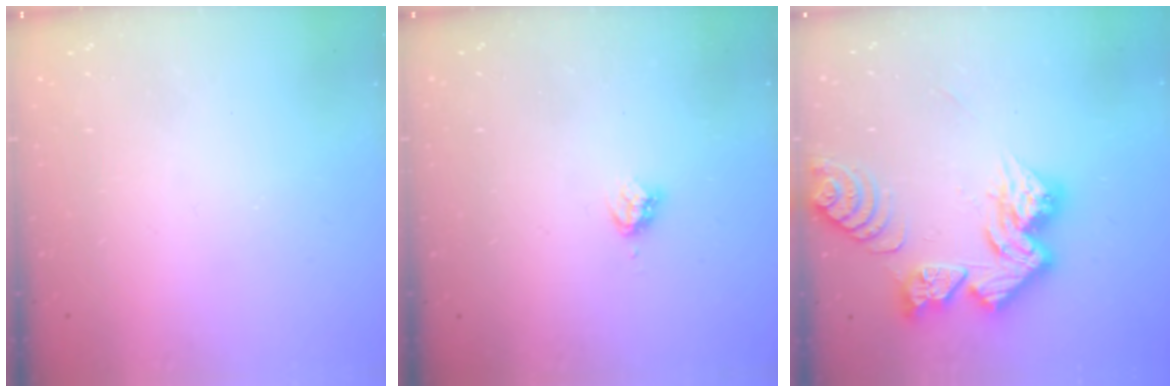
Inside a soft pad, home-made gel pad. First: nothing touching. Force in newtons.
{"total": 3.3, "press": 3.3, "slide": 0.4}
{"total": 16.4, "press": 16.4, "slide": 1.5}